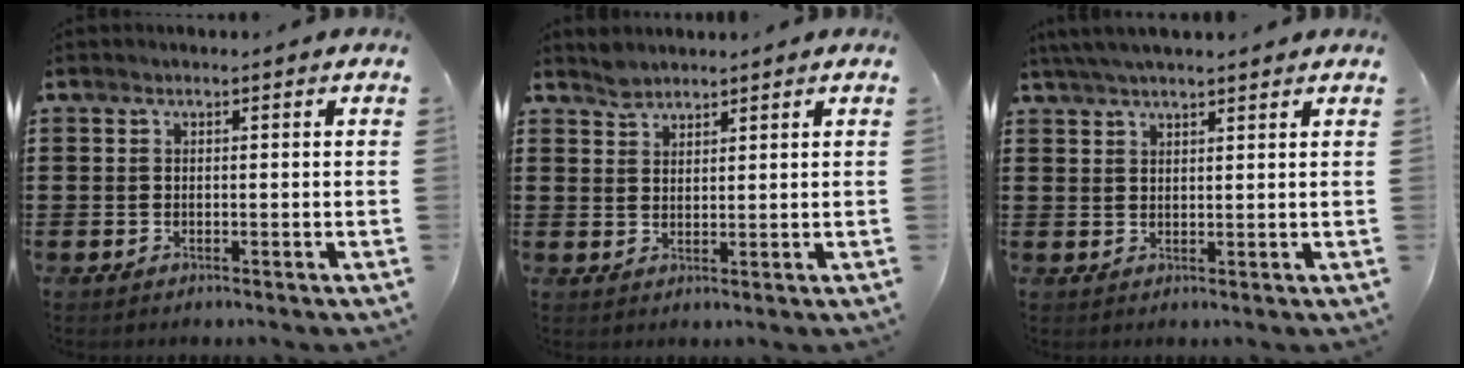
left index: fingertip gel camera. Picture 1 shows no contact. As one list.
[{"total": 2.1, "force": [1.9, 0.7, 0.1], "torque": [-0.009, 0.000, 0.038]}, {"total": 3.3, "force": [2.9, 0.3, 1.6], "torque": [-0.037, 0.001, 0.054]}]